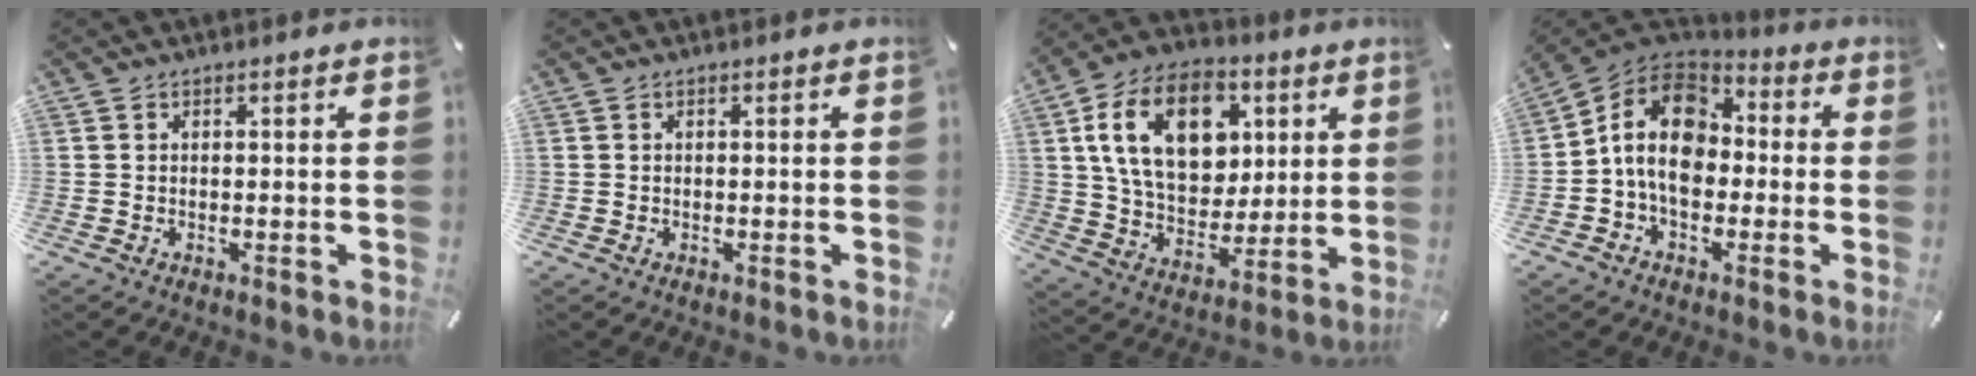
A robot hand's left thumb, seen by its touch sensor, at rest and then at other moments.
{"total": 0.0}
{"total": 19.9, "force": [5.9, 14.0, 12.8], "torque": [-0.227, -0.001, 0.106]}
{"total": 12.5, "force": [-0.6, 9.4, 8.3], "torque": [-0.156, 0.019, -0.011]}